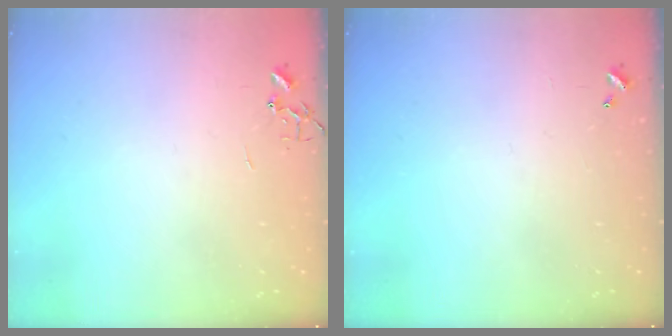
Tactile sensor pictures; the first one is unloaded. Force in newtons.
{"total": 0.0}